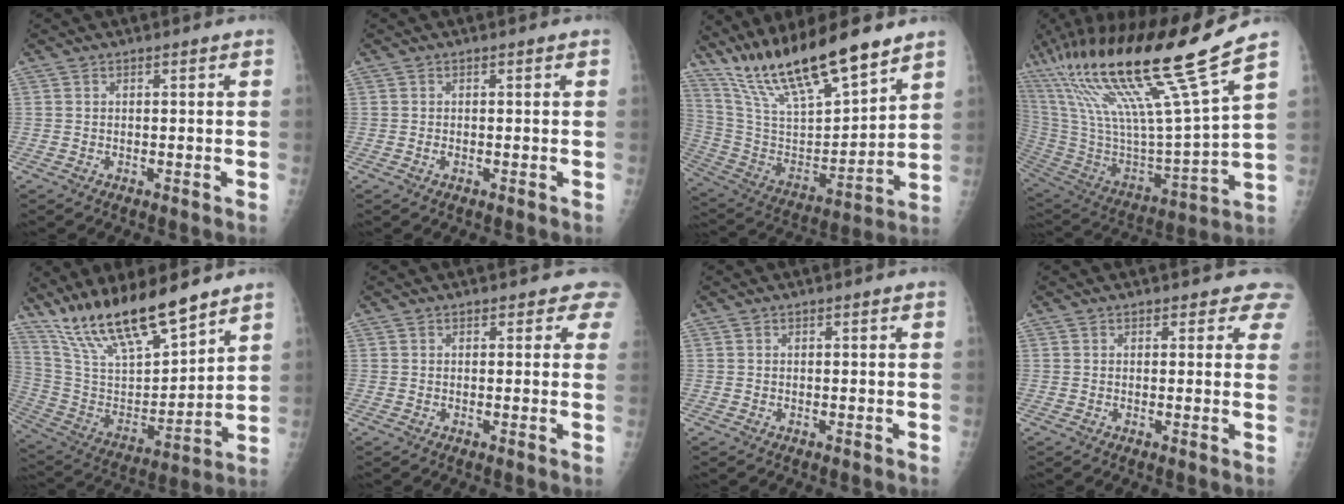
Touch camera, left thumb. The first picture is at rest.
{"total": 0.5, "force": [0.0, 0.3, 0.4], "torque": [-0.009, -0.001, 0.000]}
{"total": 21.9, "force": [17.2, 4.5, 12.8], "torque": [-0.208, -0.071, 0.324]}
{"total": 31.5, "force": [19.6, 3.2, 24.4], "torque": [-0.470, -0.058, 0.360]}
{"total": 20.1, "force": [15.9, 4.9, 11.4], "torque": [-0.179, -0.074, 0.301]}
{"total": 2.8, "force": [2.4, 1.4, 0.4], "torque": [0.027, -0.008, 0.008]}
{"total": 0.0}
{"total": 3.9, "force": [3.4, 1.7, 0.4], "torque": [0.034, -0.014, 0.018]}